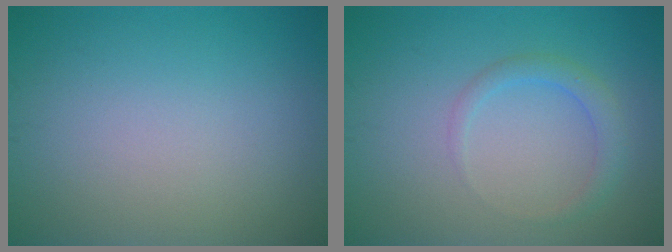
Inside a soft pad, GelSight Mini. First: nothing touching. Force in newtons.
{"total": 1.9, "press": 1.9, "slide": 0.1}